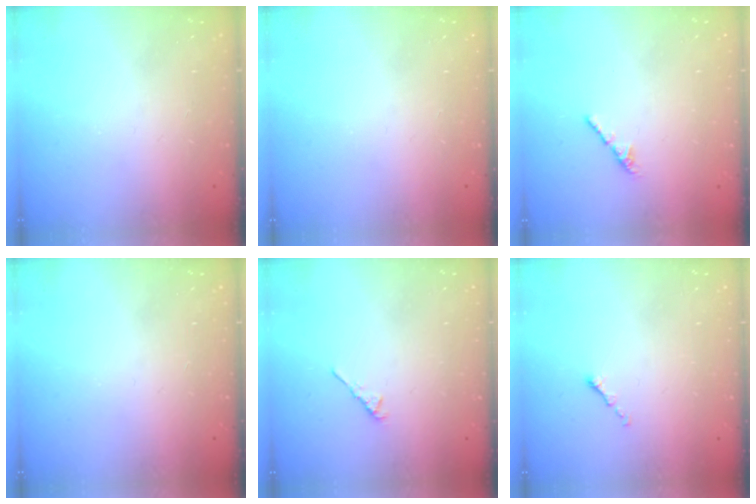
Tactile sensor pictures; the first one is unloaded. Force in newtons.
{"total": 0.0}
{"total": 2.4, "press": 2.3, "slide": 0.8}
{"total": 0.0}
{"total": 3.1, "press": 3.0, "slide": 0.8}
{"total": 0.6, "press": 0.5, "slide": 0.2}